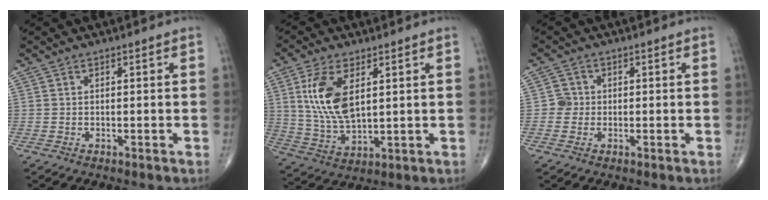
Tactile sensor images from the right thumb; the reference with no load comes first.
{"total": 12.0, "force": [3.6, 5.9, 9.9], "torque": [-0.199, -0.016, 0.079]}
{"total": 2.2, "force": [-0.3, 2.1, 0.3], "torque": [0.012, 0.008, -0.011]}